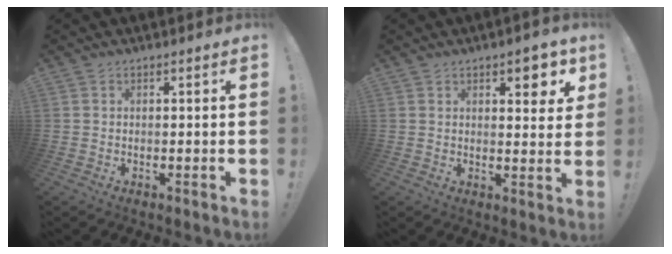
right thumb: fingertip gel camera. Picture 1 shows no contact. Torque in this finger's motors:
{"motor_torque": [-0.45, 0.83, 0.38, 0.38, 0.00]}